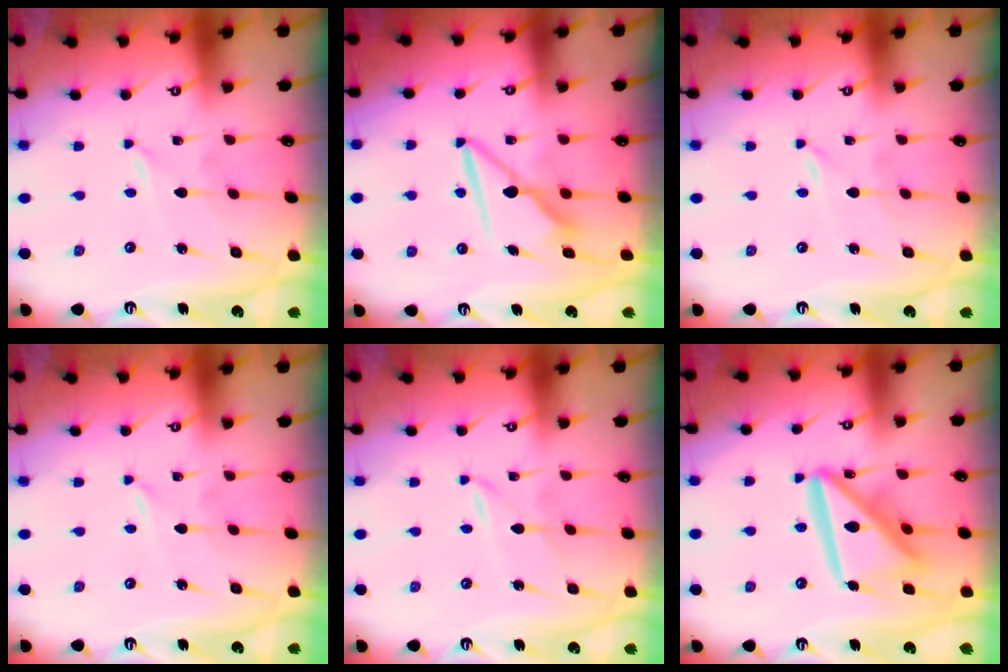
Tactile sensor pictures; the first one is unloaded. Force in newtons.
{"total": 8.2, "press": 8.2, "slide": 0.3}
{"total": 0.0}
{"total": 0.0}
{"total": 1.2, "press": 1.2, "slide": 0.1}
{"total": 17.4, "press": 17.2, "slide": 2.0}